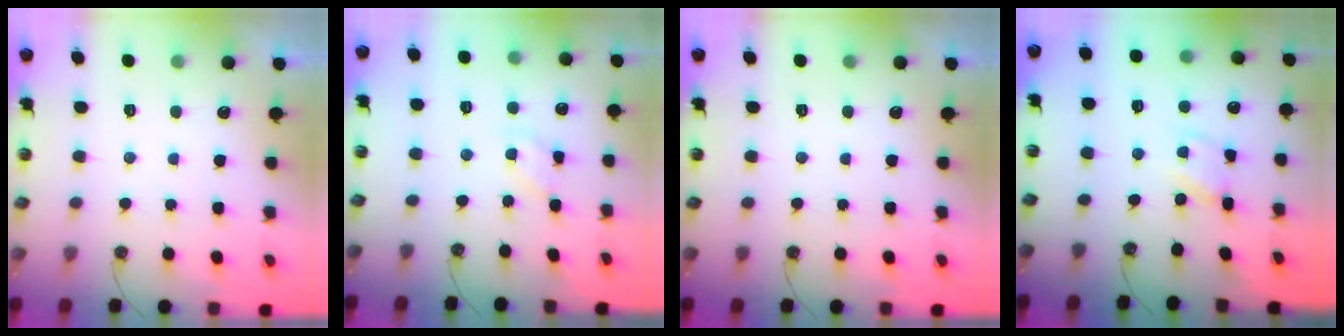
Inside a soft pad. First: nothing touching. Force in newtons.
{"total": 3.0, "press": 2.9, "slide": 0.4}
{"total": 0.0}
{"total": 2.5, "press": 2.5, "slide": 0.1}